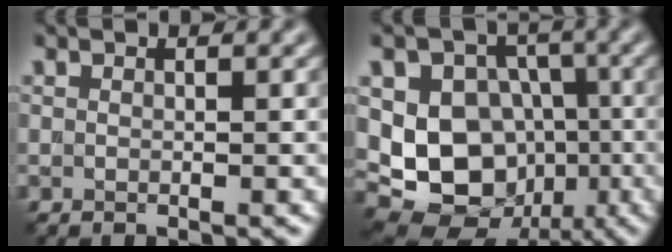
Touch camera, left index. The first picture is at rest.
{"total": 11.7, "force": [-1.5, 9.5, 6.6], "torque": [-0.097, 0.001, -0.042]}